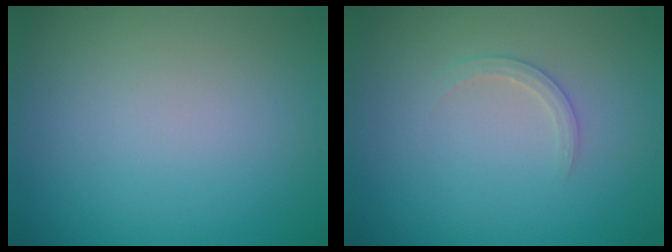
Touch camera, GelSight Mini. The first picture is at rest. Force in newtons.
{"total": 1.3, "press": 1.3, "slide": 0.1}